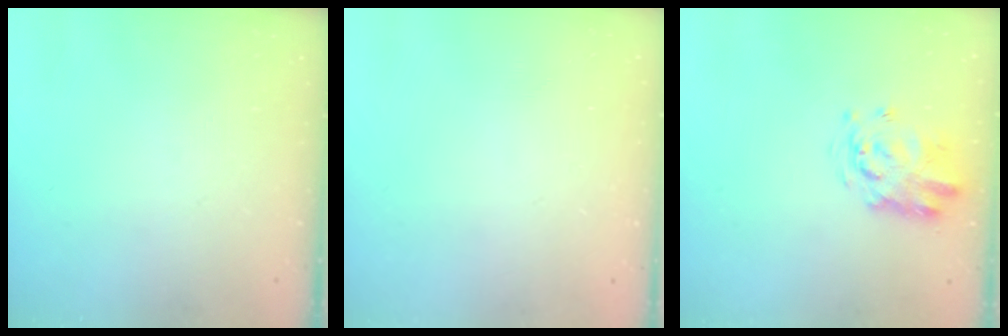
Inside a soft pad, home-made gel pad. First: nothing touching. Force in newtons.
{"total": 1.7, "press": 1.7, "slide": 0.2}
{"total": 3.3, "press": 3.2, "slide": 0.7}